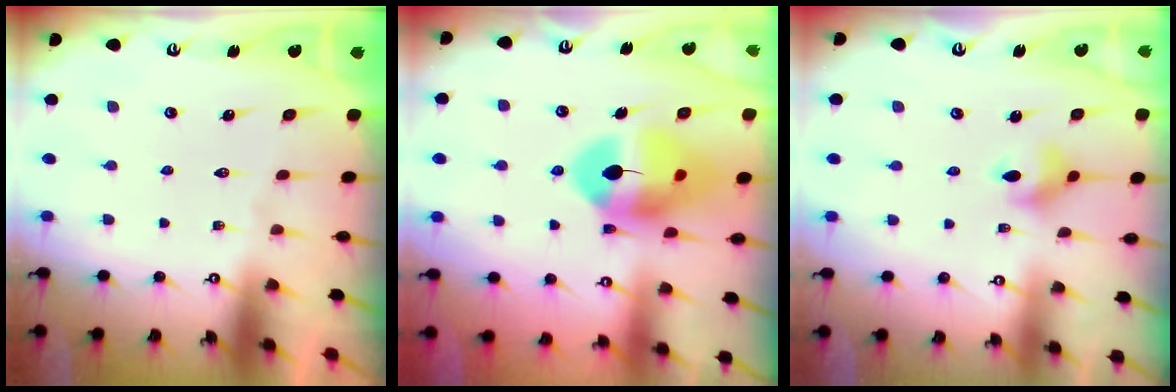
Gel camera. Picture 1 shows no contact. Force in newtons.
{"total": 15.0, "press": 14.9, "slide": 1.8}
{"total": 6.5, "press": 6.1, "slide": 2.3}